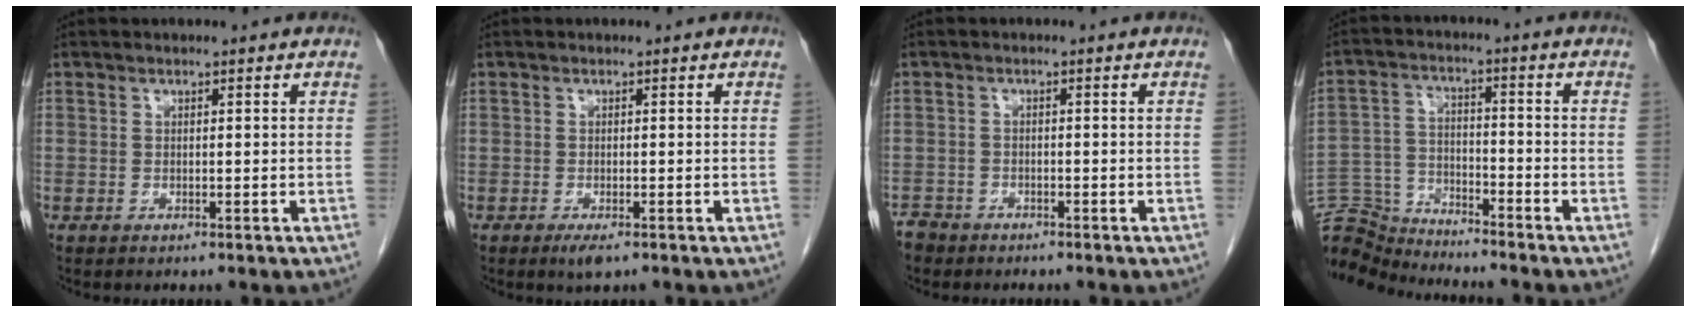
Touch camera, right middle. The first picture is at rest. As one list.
[{"total": 1.9, "force": [-1.1, 0.5, 1.5], "torque": [-0.026, -0.003, -0.015]}, {"total": 2.5, "force": [-2.2, 1.2, -0.1], "torque": [-0.006, 0.001, -0.042]}, {"total": 9.5, "force": [-9.5, 0.0, -0.2], "torque": [-0.005, 0.014, -0.182]}]